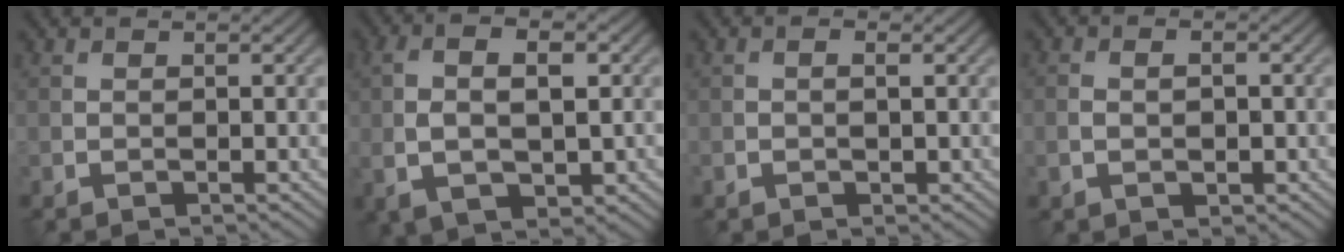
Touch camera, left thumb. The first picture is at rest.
{"total": 7.7, "force": [-0.1, 3.7, 6.7], "torque": [-0.132, 0.002, -0.003]}
{"total": 1.3, "force": [-0.2, 0.7, 1.2], "torque": [-0.017, 0.002, -0.003]}
{"total": 2.6, "force": [-0.7, 1.4, 2.0], "torque": [-0.036, 0.001, -0.010]}